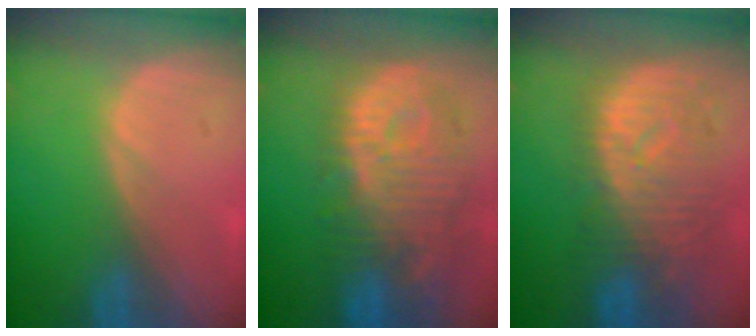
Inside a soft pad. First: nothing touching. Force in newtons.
{"total": 13.0, "press": 11.3, "slide": 6.3}
{"total": 10.9, "press": 9.7, "slide": 4.8}